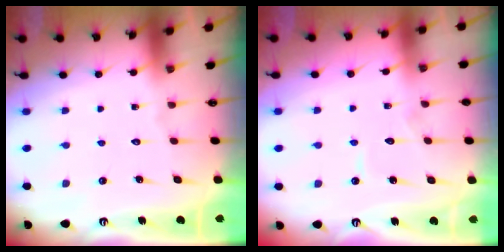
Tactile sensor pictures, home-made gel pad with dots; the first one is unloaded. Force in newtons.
{"total": 5.3, "press": 5.3, "slide": 0.3}